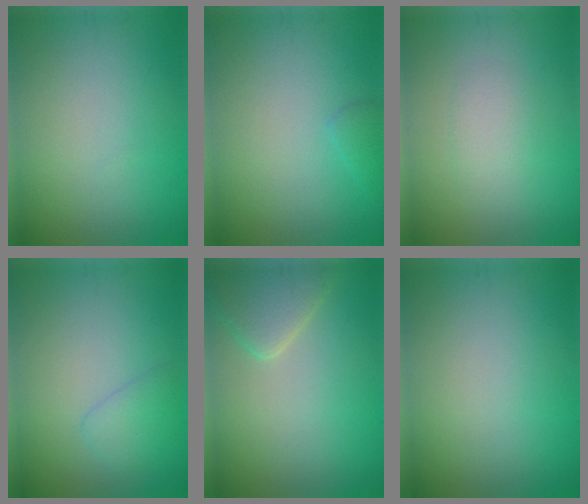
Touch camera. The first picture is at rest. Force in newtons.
{"total": 0.9, "press": 0.9, "slide": 0.1}
{"total": 1.8, "press": 1.8, "slide": 0.1}
{"total": 1.8, "press": 1.8, "slide": 0.1}
{"total": 3.4, "press": 3.4, "slide": 0.4}
{"total": 0.0}